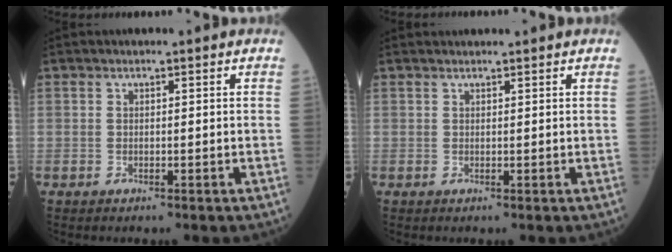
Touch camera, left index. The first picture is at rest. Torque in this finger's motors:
{"motor_torque": [-2.14, 0.00, -1.06, -0.13]}